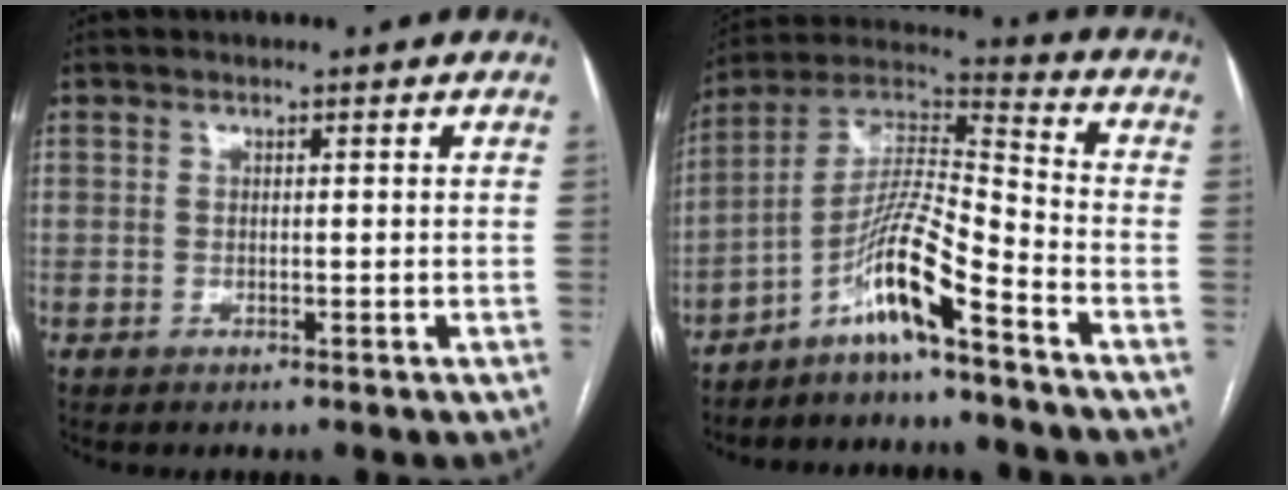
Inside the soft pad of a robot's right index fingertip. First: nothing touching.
{"total": 11.1, "force": [-7.1, 0.2, 8.5], "torque": [-0.170, 0.012, -0.137]}